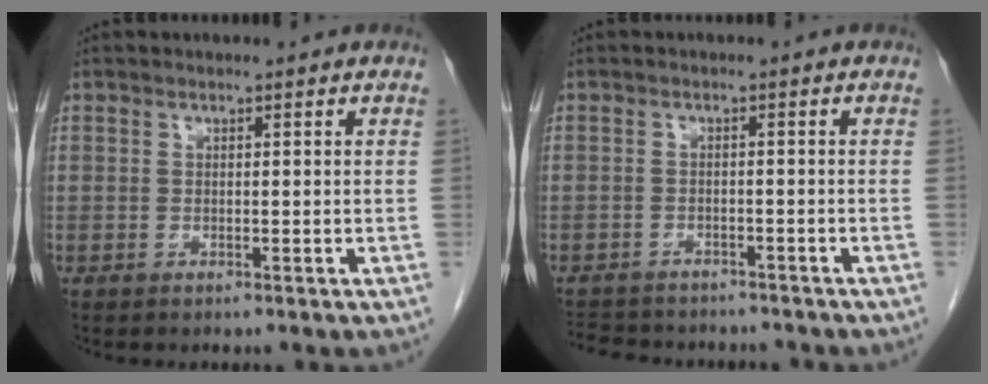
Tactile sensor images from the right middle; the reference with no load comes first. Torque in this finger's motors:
{"motor_torque": [0.47, -0.47, 0.01, 0.02]}